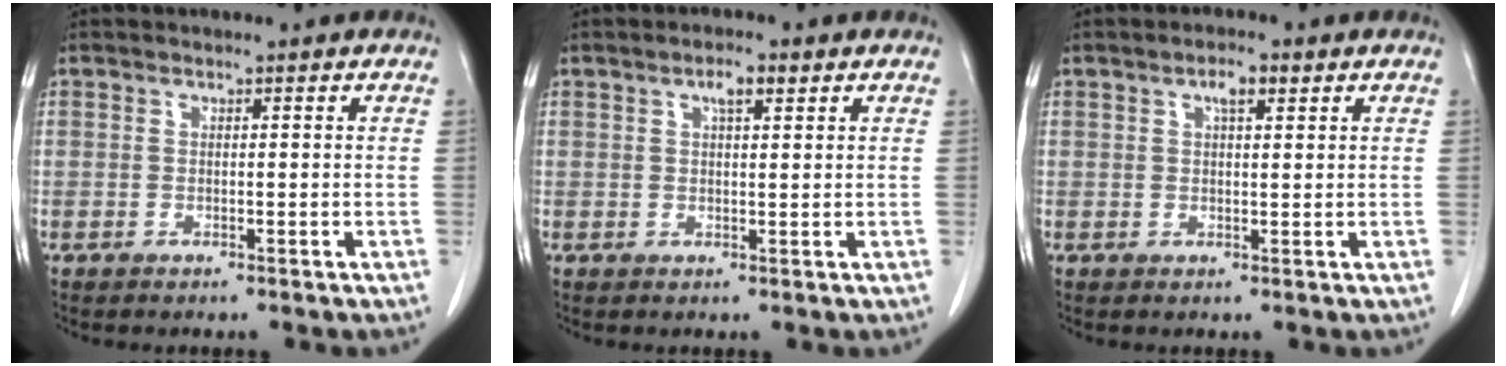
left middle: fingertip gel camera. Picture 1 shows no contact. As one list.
[{"total": 2.5, "force": [1.4, 0.6, 2.0], "torque": [-0.038, 0.005, 0.023]}, {"total": 2.6, "force": [1.3, 0.7, 2.1], "torque": [-0.039, 0.005, 0.022]}]